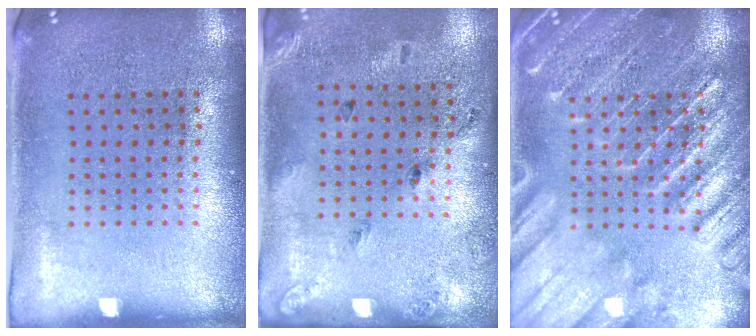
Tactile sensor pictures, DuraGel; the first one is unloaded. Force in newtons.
{"total": 1.7, "press": 1.0, "slide": 1.4}
{"total": 5.2, "press": 5.1, "slide": 0.7}